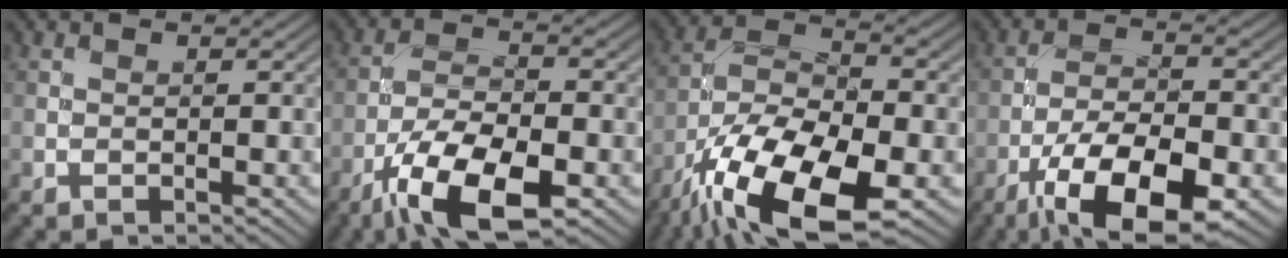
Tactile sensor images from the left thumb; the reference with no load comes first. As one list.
[{"total": 11.0, "force": [-6.2, 4.0, 8.2], "torque": [-0.154, -0.006, -0.123]}, {"total": 16.4, "force": [-9.6, 6.6, 11.6], "torque": [-0.224, -0.020, -0.185]}, {"total": 12.8, "force": [-6.9, 4.8, 9.6], "torque": [-0.176, -0.008, -0.129]}]